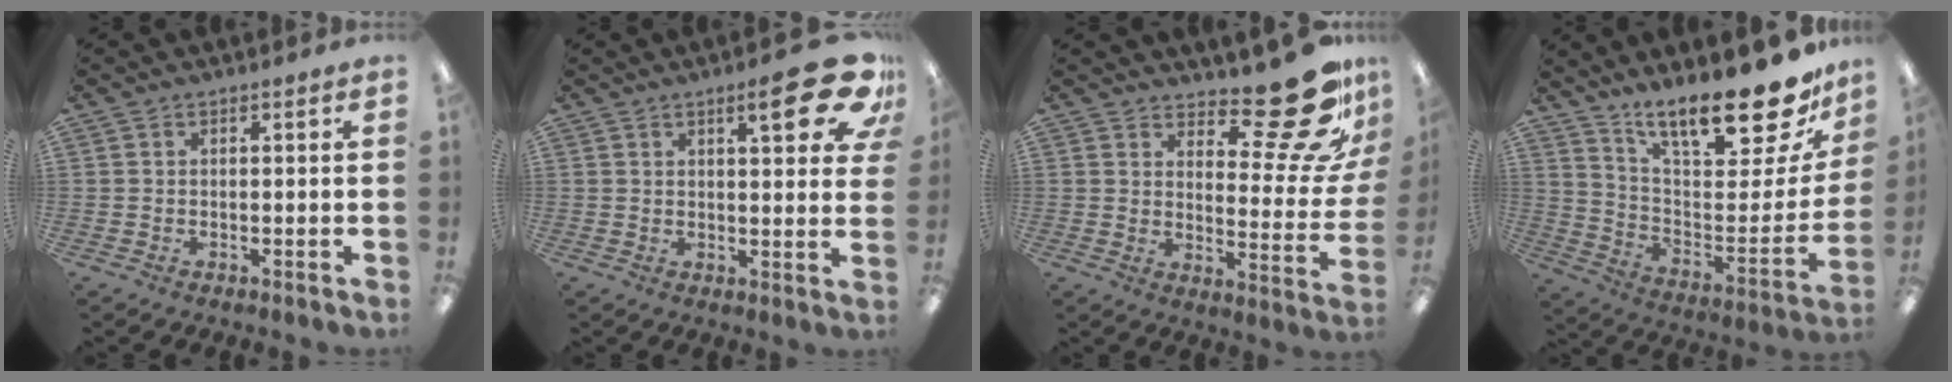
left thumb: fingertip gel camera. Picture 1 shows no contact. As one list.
[{"total": 13.8, "force": [7.2, 4.1, 11.0], "torque": [-0.130, -0.035, 0.105]}, {"total": 19.6, "force": [14.3, 6.0, 12.1], "torque": [-0.136, -0.116, 0.231]}, {"total": 22.6, "force": [16.9, 6.1, 13.6], "torque": [-0.193, -0.127, 0.281]}]